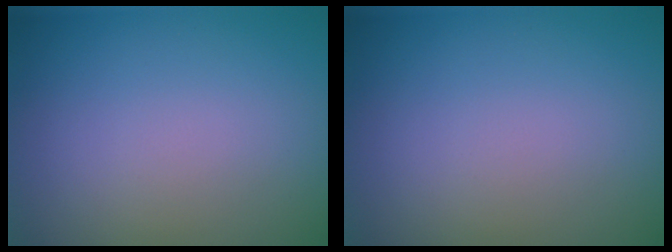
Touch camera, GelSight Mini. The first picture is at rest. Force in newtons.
{"total": 0.0}